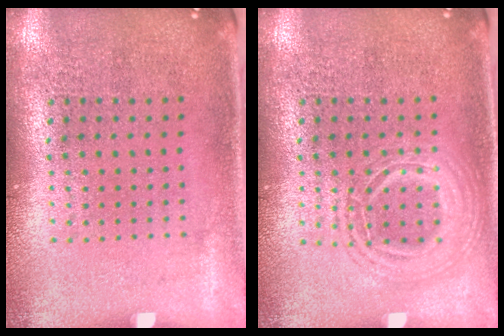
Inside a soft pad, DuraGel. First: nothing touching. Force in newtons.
{"total": 2.5, "press": 2.5, "slide": 0.3}